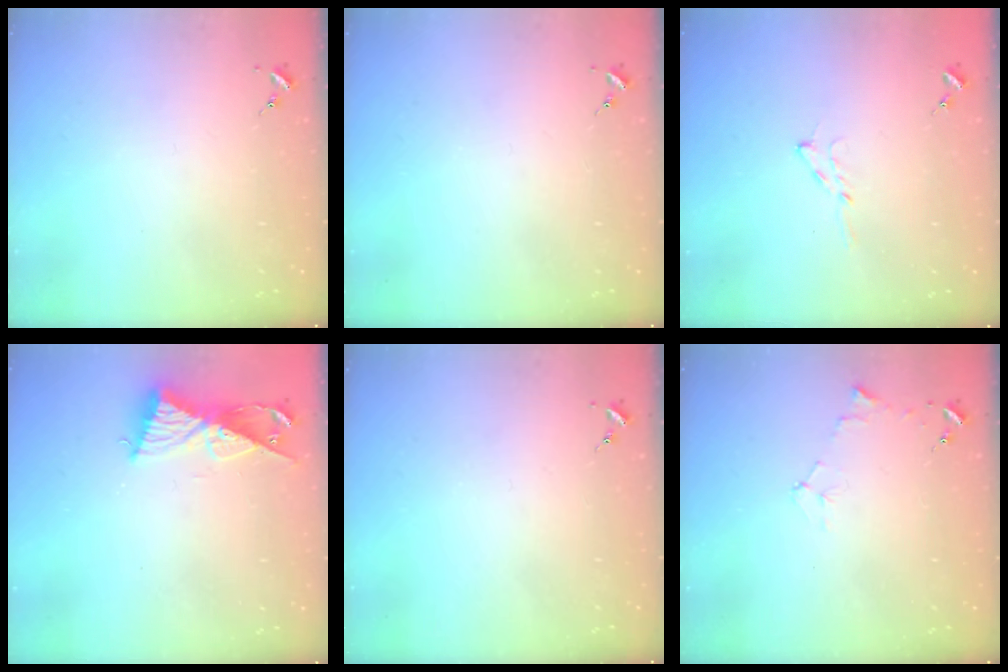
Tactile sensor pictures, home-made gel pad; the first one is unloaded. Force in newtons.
{"total": 0.0}
{"total": 4.3, "press": 4.3, "slide": 0.6}
{"total": 9.9, "press": 9.9, "slide": 0.6}
{"total": 0.0}
{"total": 6.2, "press": 6.1, "slide": 0.7}